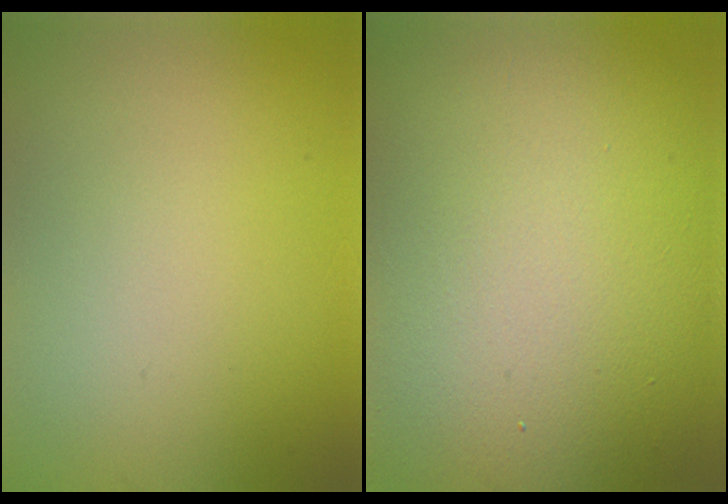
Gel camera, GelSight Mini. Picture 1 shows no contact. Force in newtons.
{"total": 17.5, "press": 17.4, "slide": 0.7}